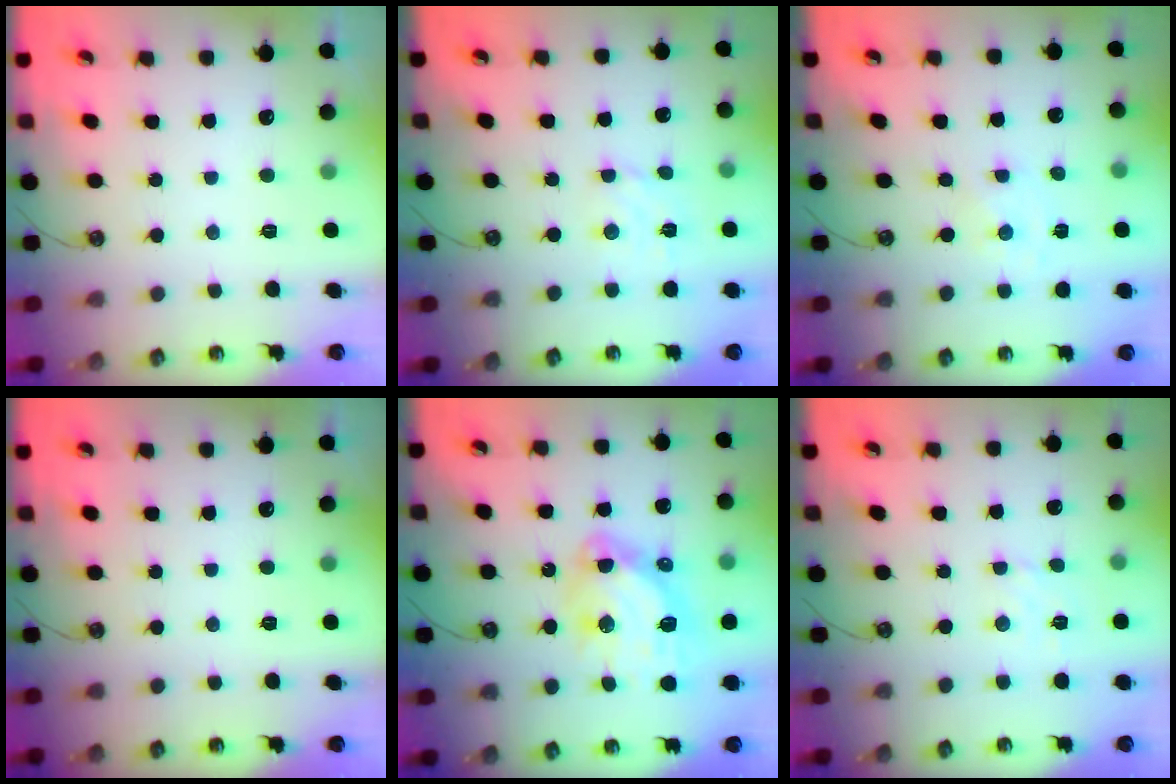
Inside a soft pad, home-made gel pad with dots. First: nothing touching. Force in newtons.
{"total": 3.1, "press": 3.1, "slide": 0.5}
{"total": 0.0}
{"total": 0.0}
{"total": 14.6, "press": 14.5, "slide": 1.5}
{"total": 2.1, "press": 2.1, "slide": 0.5}